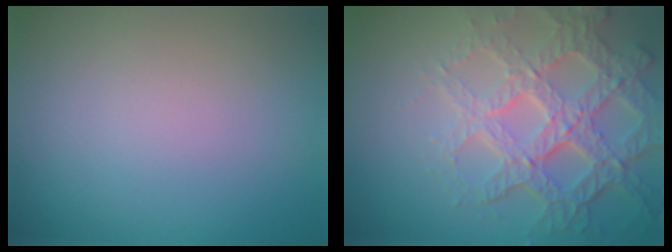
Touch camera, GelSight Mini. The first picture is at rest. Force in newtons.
{"total": 7.3, "press": 5.2, "slide": 5.2}